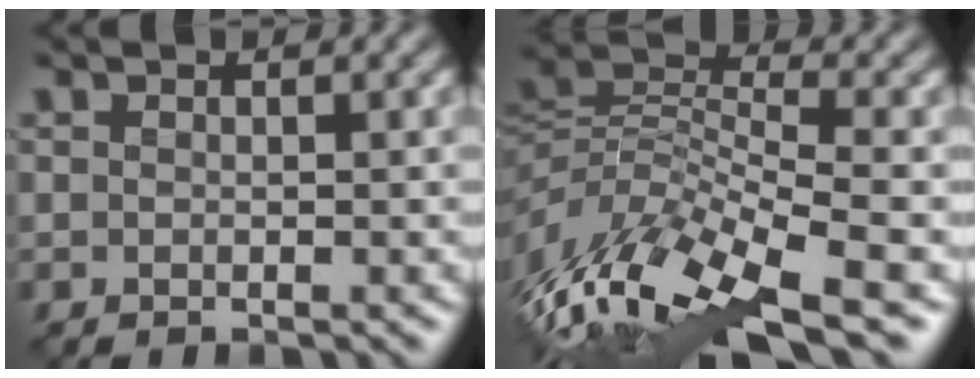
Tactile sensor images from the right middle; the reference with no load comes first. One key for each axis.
{"total": 11.5, "fx": -5.7, "fy": 4.5, "fz": 9.0, "tx": -0.189, "ty": 0.004, "tz": -0.105}